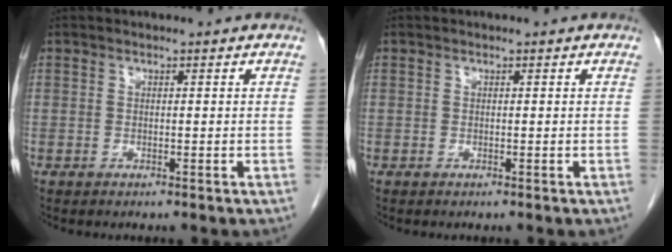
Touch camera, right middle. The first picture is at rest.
{"total": 0.0}